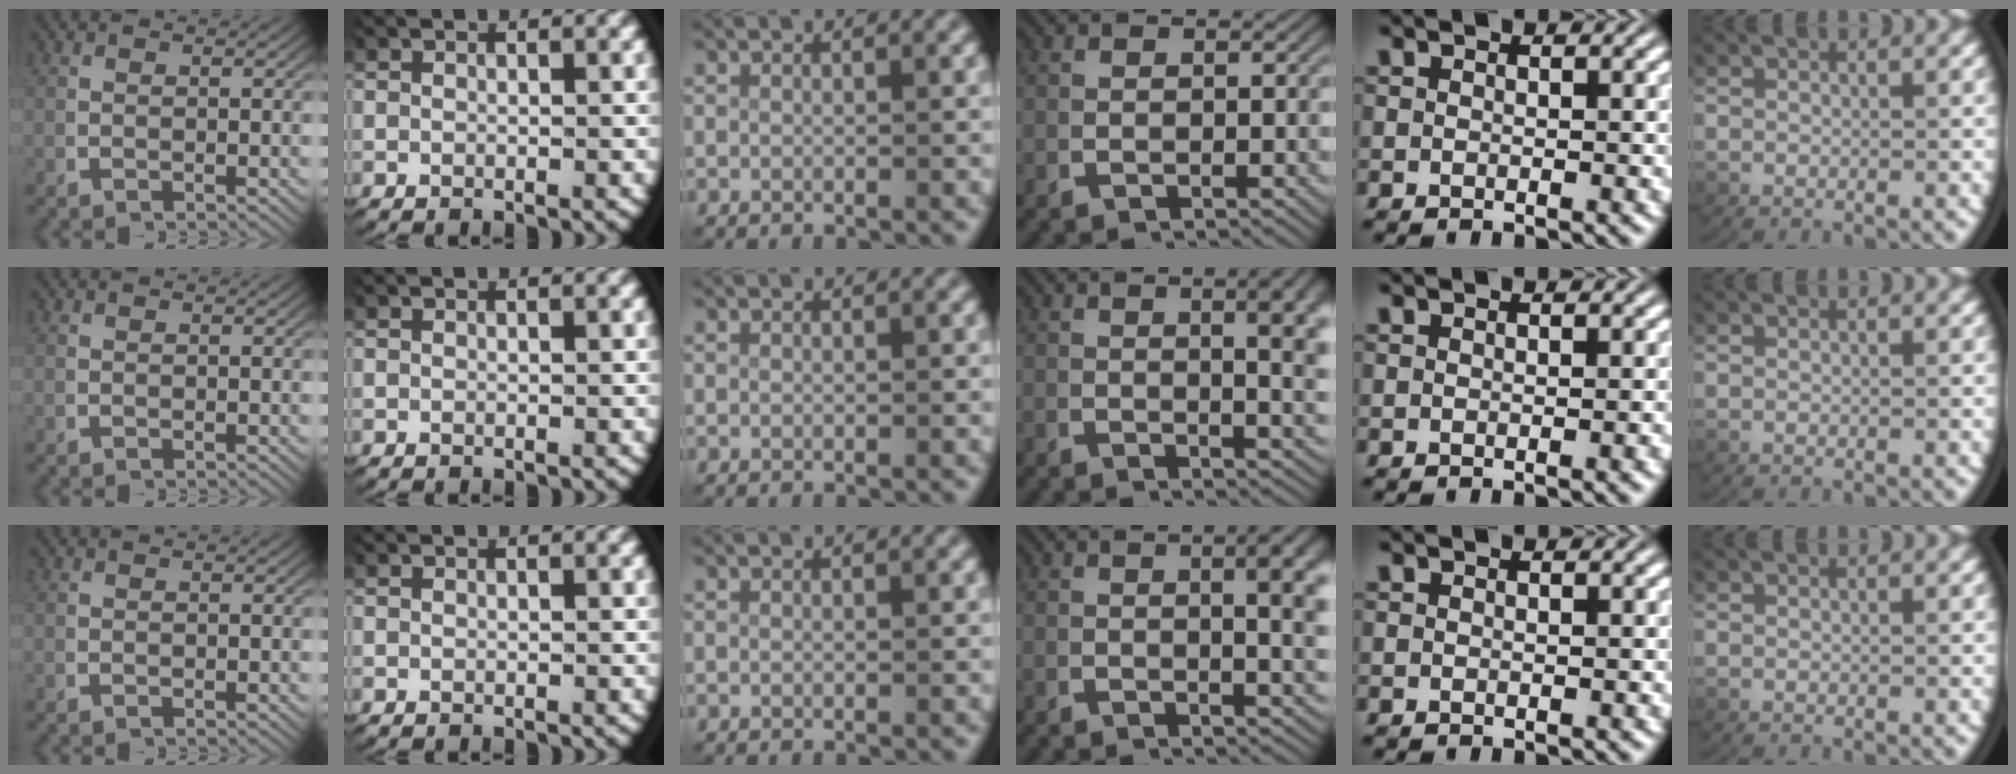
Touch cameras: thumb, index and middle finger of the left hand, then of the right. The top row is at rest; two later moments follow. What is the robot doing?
{"motion": "lift_and_place", "object": "plastic wrap"}